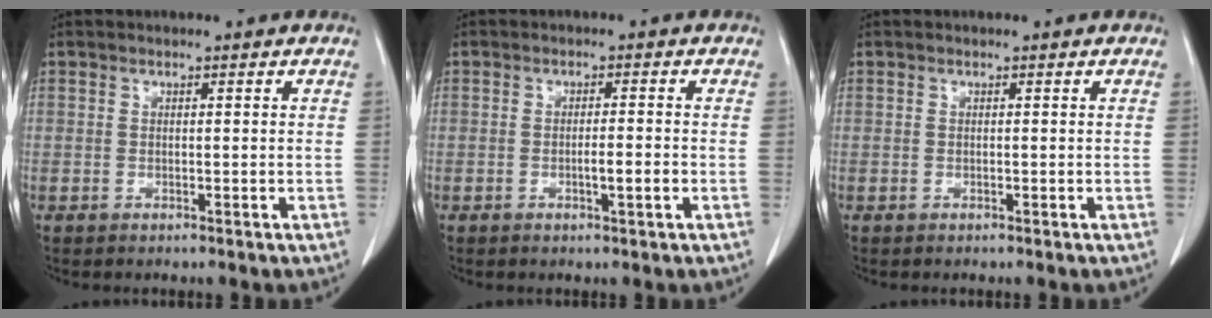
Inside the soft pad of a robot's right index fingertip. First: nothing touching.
{"total": 2.6, "force": [-0.8, 0.1, 2.5], "torque": [-0.042, -0.002, -0.013]}
{"total": 0.0}